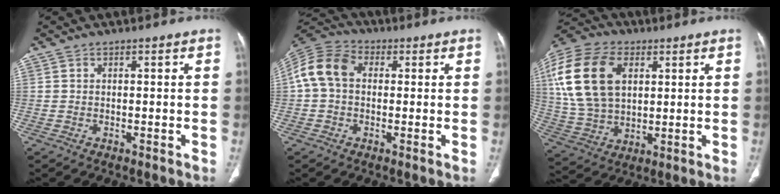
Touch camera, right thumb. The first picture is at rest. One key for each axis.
{"total": 9.7, "fx": 0.9, "fy": 7.1, "fz": 6.5, "tx": -0.128, "ty": 0.032, "tz": 0.007}
{"total": 20.1, "fx": 5.5, "fy": 13.1, "fz": 14.2, "tx": -0.285, "ty": -0.001, "tz": 0.103}